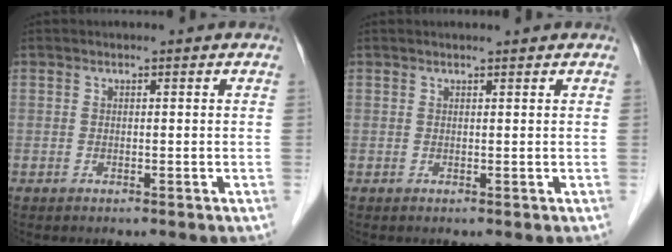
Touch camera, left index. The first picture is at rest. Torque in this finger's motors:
{"motor_torque": [0.42, -0.61, -0.16, -0.02]}